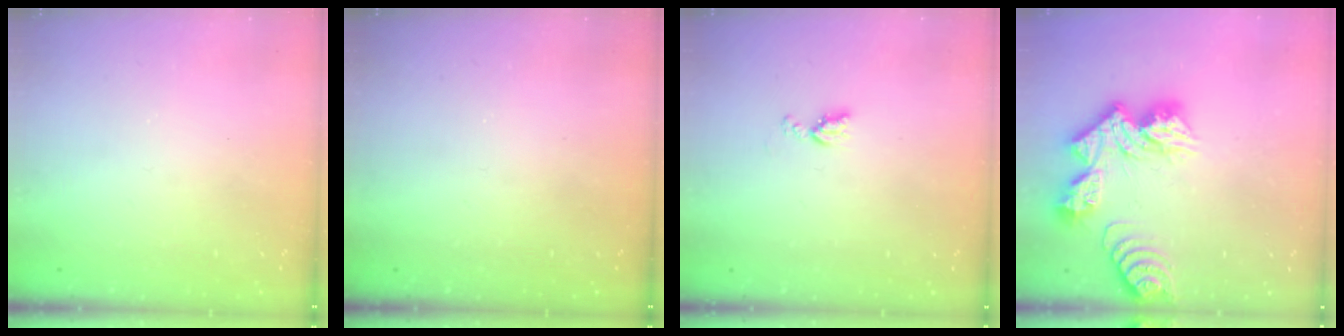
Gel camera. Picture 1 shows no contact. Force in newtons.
{"total": 0.0}
{"total": 4.5, "press": 4.5, "slide": 0.6}
{"total": 14.7, "press": 14.7, "slide": 1.3}